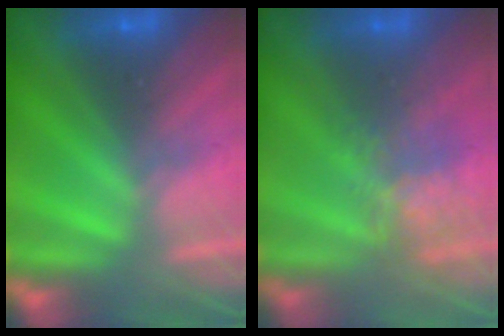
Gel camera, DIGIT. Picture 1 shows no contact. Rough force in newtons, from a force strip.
{"total": 3.6}